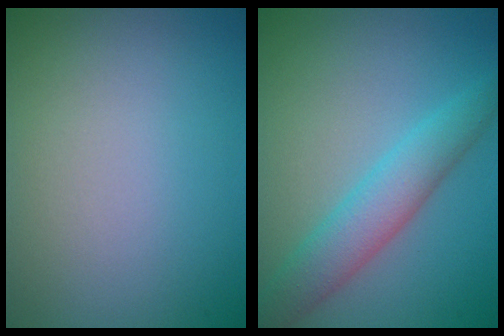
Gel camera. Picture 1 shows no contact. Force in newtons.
{"total": 4.1, "press": 4.1, "slide": 0.1}